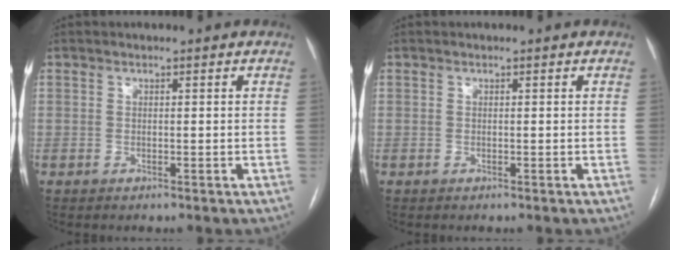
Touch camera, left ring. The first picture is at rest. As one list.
[{"total": 0.0}]